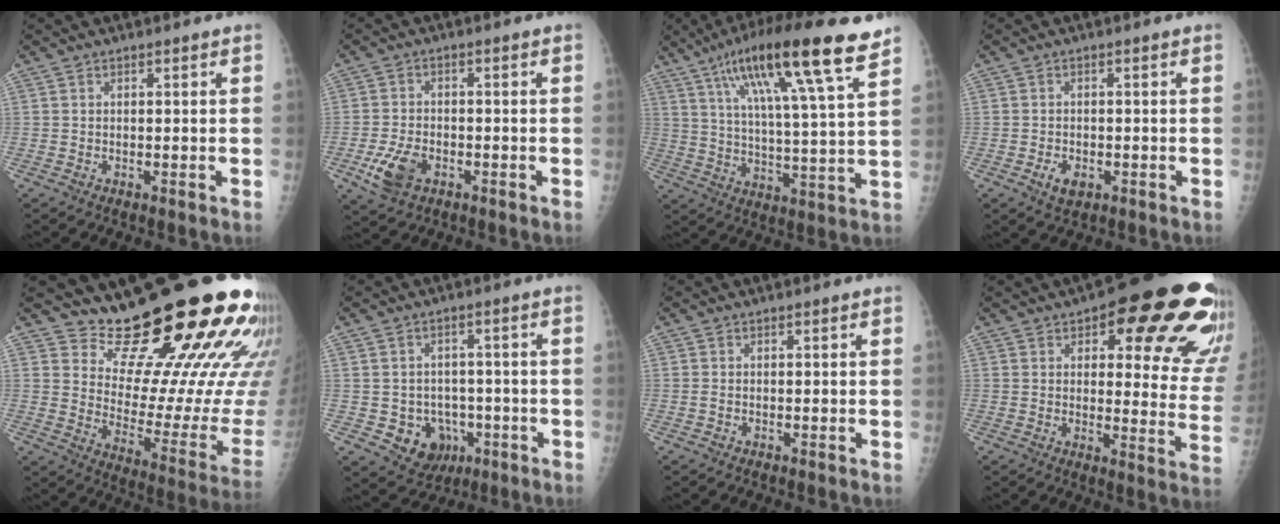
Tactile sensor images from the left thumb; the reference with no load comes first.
{"total": 6.5, "force": [-2.6, 4.1, 4.3], "torque": [-0.087, 0.005, -0.046]}
{"total": 20.5, "force": [12.3, 2.3, 16.2], "torque": [-0.259, -0.029, 0.200]}
{"total": 3.0, "force": [-1.1, 2.0, 1.9], "torque": [-0.031, 0.000, -0.012]}
{"total": 23.1, "force": [17.7, 6.0, 13.6], "torque": [-0.147, -0.150, 0.248]}
{"total": 8.0, "force": [-2.3, 7.0, 3.1], "torque": [-0.020, 0.014, -0.020]}
{"total": 0.6, "force": [0.1, 0.3, 0.5], "torque": [-0.012, 0.004, 0.004]}
{"total": 24.2, "force": [12.5, 8.9, 18.7], "torque": [-0.175, -0.044, 0.145]}